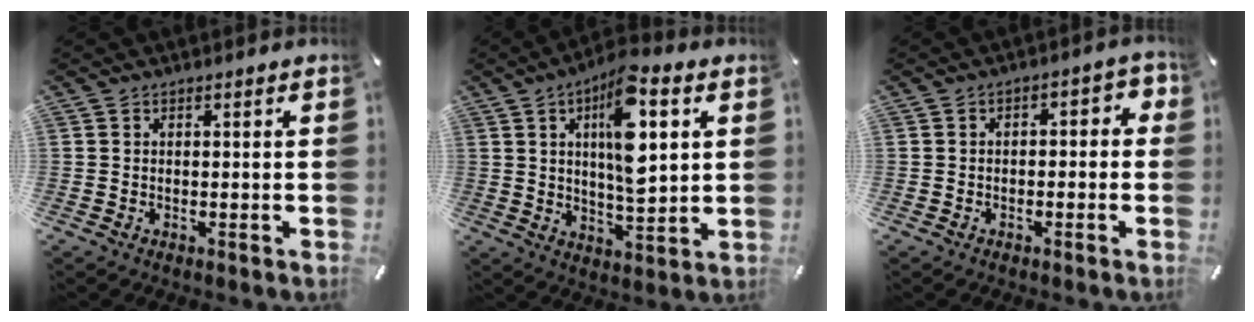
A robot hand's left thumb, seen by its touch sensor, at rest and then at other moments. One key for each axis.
{"total": 14.1, "fx": 4.9, "fy": 5.4, "fz": 12.1, "tx": -0.192, "ty": -0.014, "tz": 0.076}
{"total": 2.9, "fx": -1.7, "fy": 1.6, "fz": 1.6, "tx": -0.029, "ty": 0.017, "tz": -0.035}